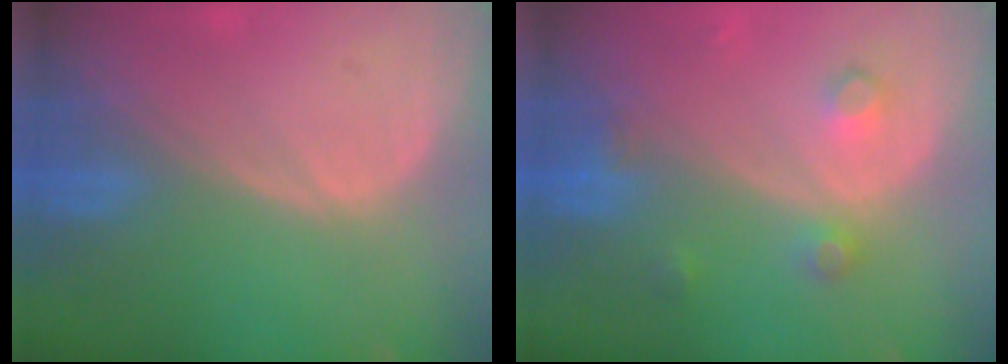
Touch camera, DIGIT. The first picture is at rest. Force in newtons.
{"total": 3.7, "press": 3.4, "slide": 1.5}